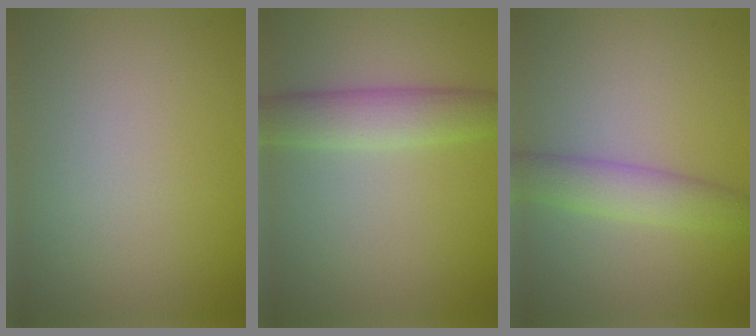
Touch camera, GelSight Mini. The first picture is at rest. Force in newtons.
{"total": 3.7, "press": 3.7, "slide": 0.2}
{"total": 3.3, "press": 3.3, "slide": 0.0}